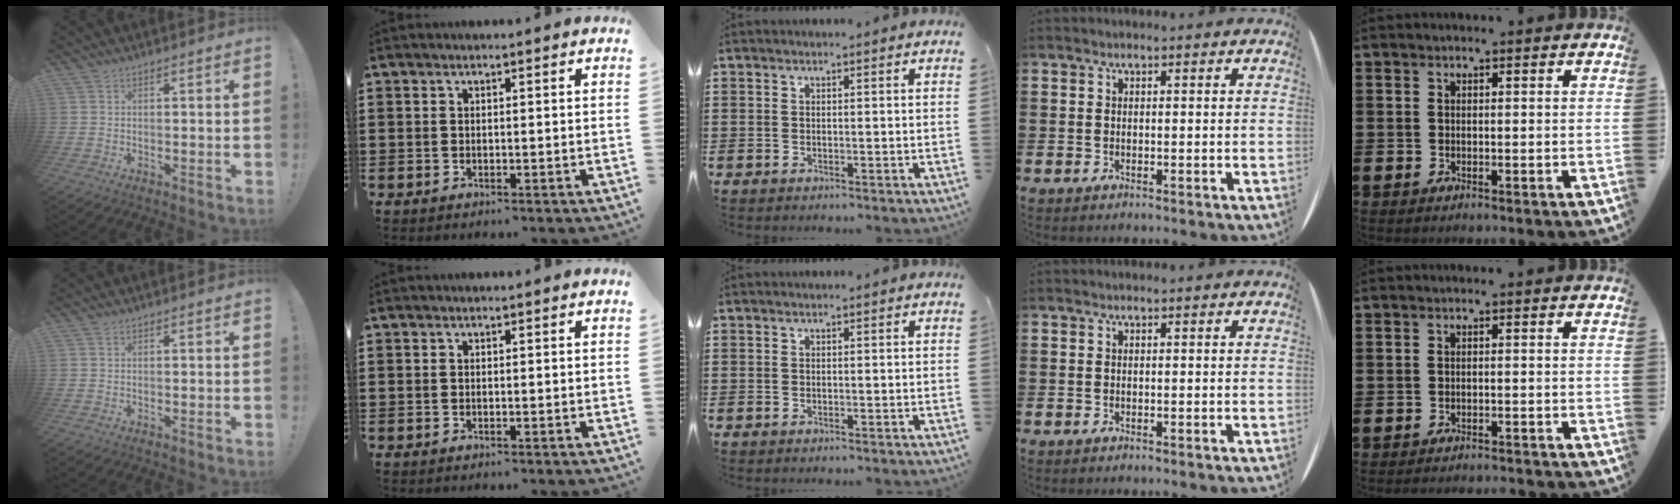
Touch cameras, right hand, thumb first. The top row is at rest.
{"little": {"total": 1.1, "force": [-1.1, -0.1, 0.0], "torque": [-0.001, 0.001, -0.022]}}